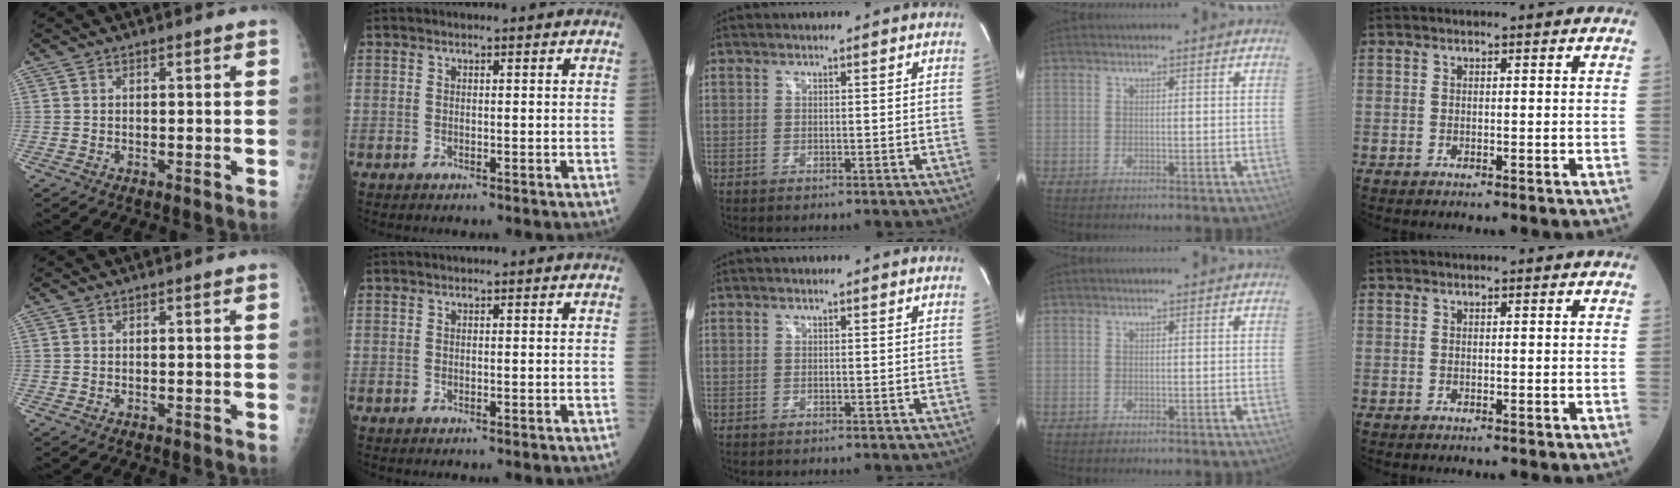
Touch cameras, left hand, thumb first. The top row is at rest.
{}